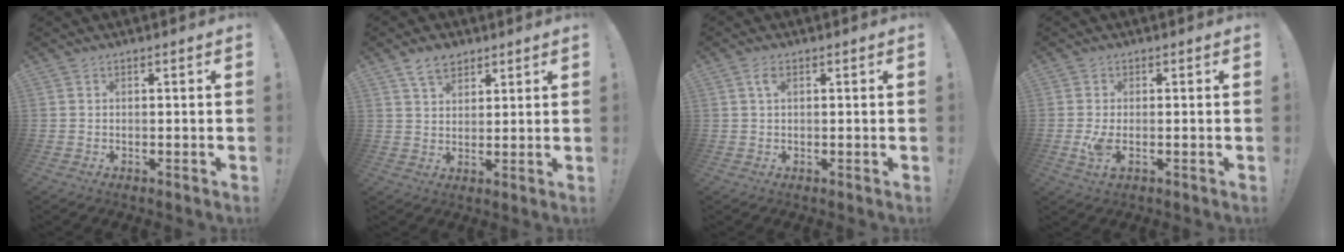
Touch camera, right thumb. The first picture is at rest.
{"total": 6.4, "force": [4.3, 3.9, 2.7], "torque": [-0.051, -0.012, 0.082]}
{"total": 2.4, "force": [0.9, 1.1, 2.0], "torque": [-0.034, 0.002, 0.012]}
{"total": 4.2, "force": [-0.8, 1.7, 3.7], "torque": [-0.066, -0.006, -0.013]}